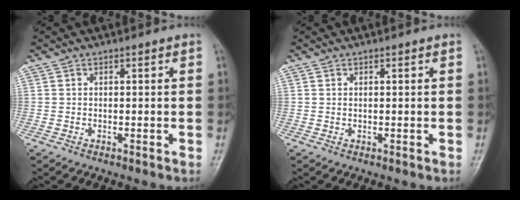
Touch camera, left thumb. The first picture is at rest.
{"total": 0.8, "force": [0.3, 0.4, 0.6], "torque": [-0.009, 0.001, 0.007]}